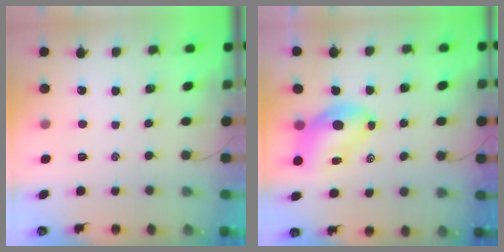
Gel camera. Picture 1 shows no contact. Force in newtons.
{"total": 7.6, "press": 7.3, "slide": 2.3}